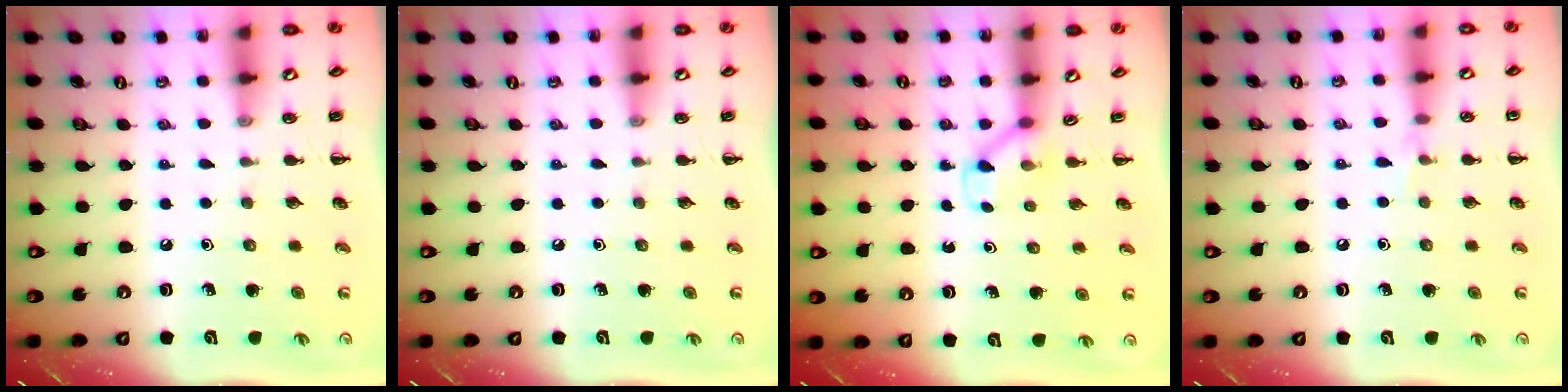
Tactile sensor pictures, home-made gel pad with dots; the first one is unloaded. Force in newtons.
{"total": 0.0}
{"total": 2.6, "press": 2.4, "slide": 0.9}
{"total": 4.8, "press": 4.5, "slide": 1.6}